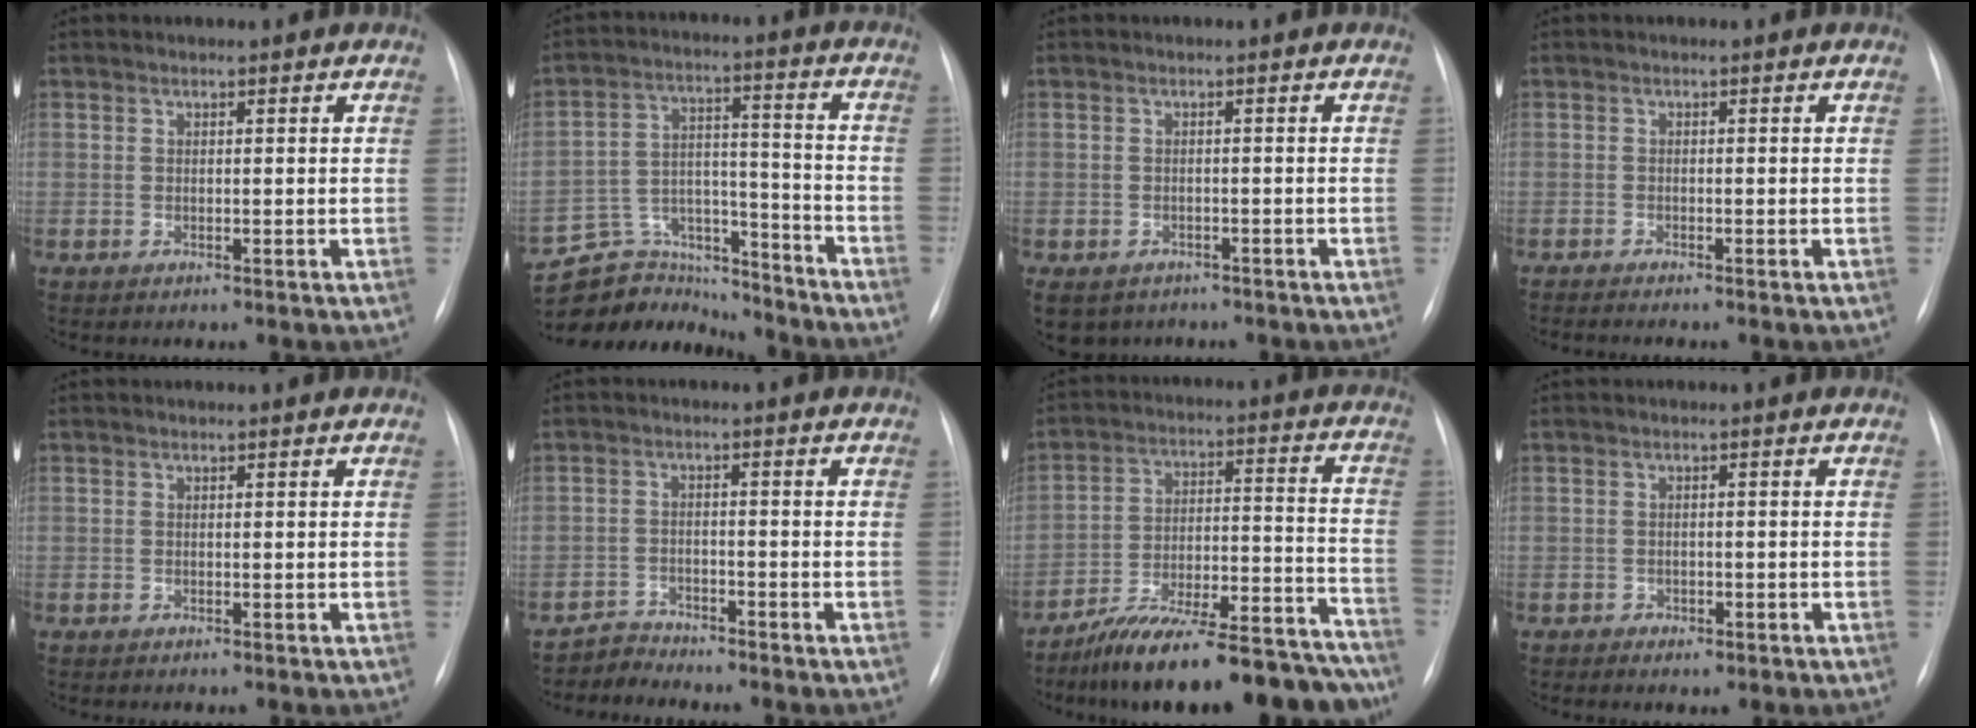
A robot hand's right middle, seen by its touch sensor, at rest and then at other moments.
{"total": 13.7, "force": [-12.9, 4.7, 0.4], "torque": [-0.005, 0.065, -0.207]}
{"total": 7.4, "force": [-5.2, 4.9, 1.9], "torque": [-0.042, -0.003, -0.066]}
{"total": 2.7, "force": [-2.3, 0.1, 1.4], "torque": [-0.017, -0.004, -0.028]}
{"total": 0.0}
{"total": 2.8, "force": [-2.5, 0.3, -1.2], "torque": [0.030, -0.009, -0.047]}
{"total": 24.5, "force": [-21.5, 5.0, 10.6], "torque": [-0.103, 0.035, -0.315]}
{"total": 1.8, "force": [-1.1, 1.1, 1.0], "torque": [-0.013, 0.003, -0.010]}